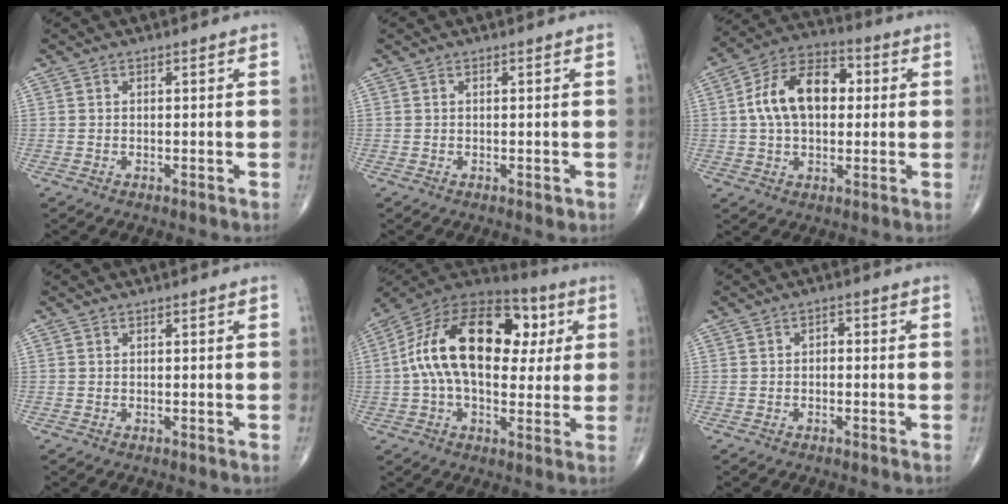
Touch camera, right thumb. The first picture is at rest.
{"total": 0.8, "force": [-0.1, 0.5, 0.7], "torque": [-0.010, -0.003, 0.001]}
{"total": 14.5, "force": [1.9, 9.1, 11.1], "torque": [-0.178, 0.027, 0.022]}
{"total": 0.0}
{"total": 23.9, "force": [4.1, 14.1, 18.9], "torque": [-0.309, 0.026, 0.055]}
{"total": 1.5, "force": [-0.2, 1.1, 1.0], "torque": [-0.007, 0.006, -0.008]}